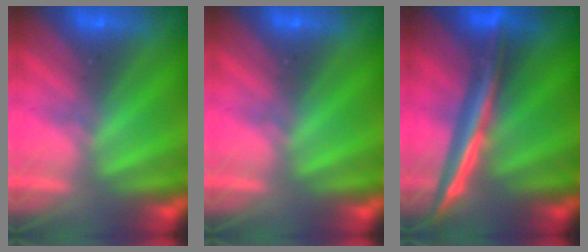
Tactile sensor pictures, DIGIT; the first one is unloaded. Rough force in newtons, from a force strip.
{"total": 0.0}
{"total": 2.8}